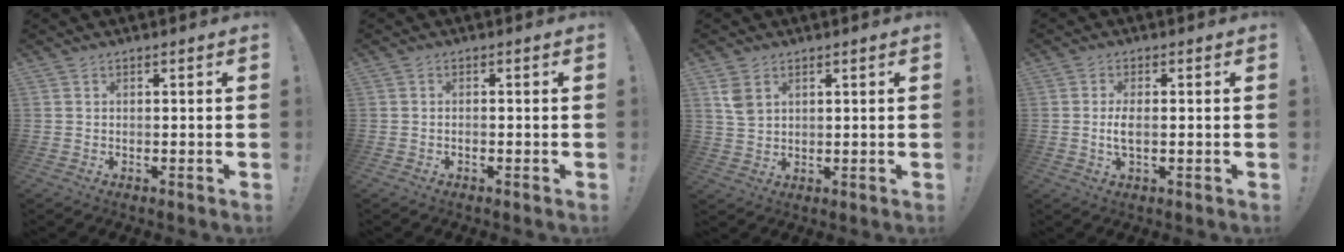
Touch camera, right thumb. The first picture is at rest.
{"total": 0.7, "force": [-0.6, 0.0, 0.4], "torque": [-0.008, -0.001, -0.011]}
{"total": 5.2, "force": [2.6, 3.4, 2.9], "torque": [-0.036, -0.011, 0.050]}
{"total": 4.3, "force": [-0.3, 1.5, 4.0], "torque": [-0.078, -0.006, -0.010]}